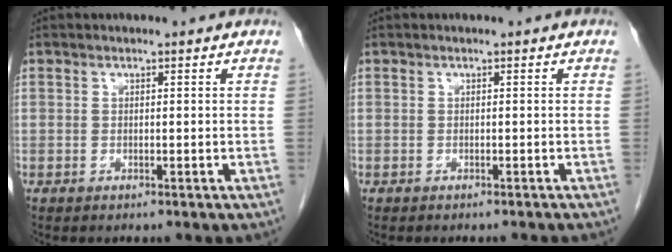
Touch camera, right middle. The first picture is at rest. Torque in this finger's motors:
{"motor_torque": [0.10, 0.08, 0.00, 0.00]}